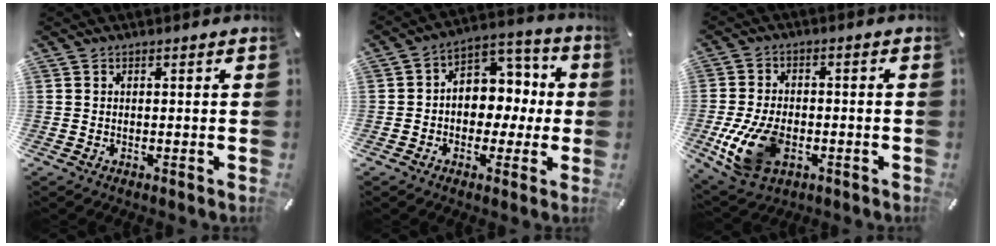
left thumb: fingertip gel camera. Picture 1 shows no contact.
{"total": 9.0, "force": [-1.0, 8.1, 3.7], "torque": [-0.044, 0.007, -0.017]}
{"total": 12.9, "force": [-3.7, 8.3, 9.1], "torque": [-0.196, 0.004, -0.061]}